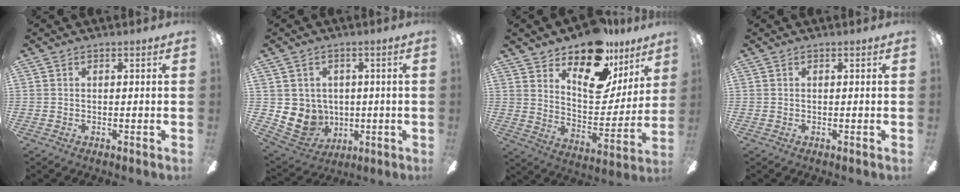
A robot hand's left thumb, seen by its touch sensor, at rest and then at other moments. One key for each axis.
{"total": 7.3, "fx": 0.9, "fy": 7.2, "fz": 1.1, "tx": -0.048, "ty": -0.015, "tz": 0.026}
{"total": 18.5, "fx": 13.0, "fy": 8.9, "fz": 9.6, "tx": -0.131, "ty": -0.086, "tz": 0.224}
{"total": 0.0}